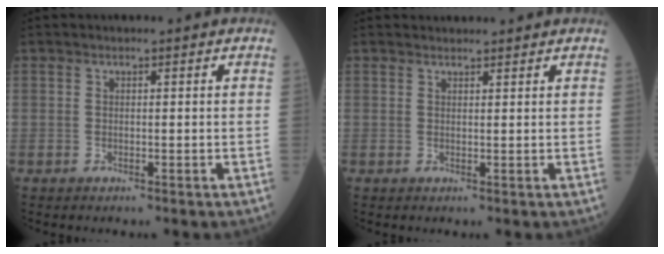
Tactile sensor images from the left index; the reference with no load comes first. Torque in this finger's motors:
{"motor_torque": [0.70, -0.82, -0.21, 0.00]}